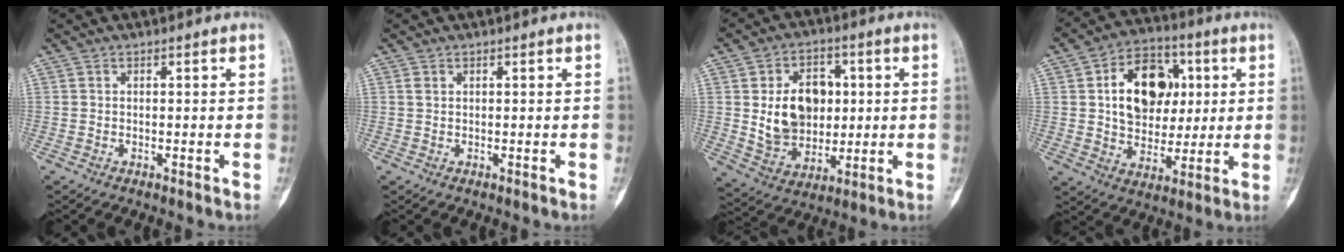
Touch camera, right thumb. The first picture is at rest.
{"total": 0.6, "force": [0.4, 0.4, 0.2], "torque": [-0.004, 0.002, 0.008]}
{"total": 13.9, "force": [1.7, 10.4, 9.1], "torque": [-0.111, -0.005, 0.040]}
{"total": 16.0, "force": [3.5, 11.5, 10.6], "torque": [-0.121, 0.004, 0.057]}